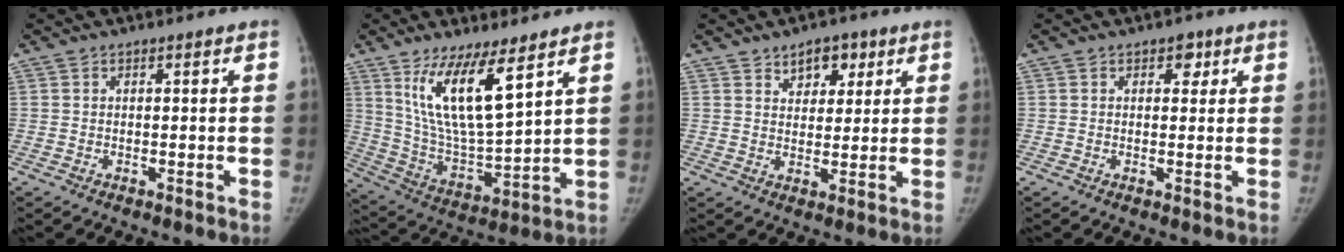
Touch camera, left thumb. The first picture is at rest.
{"total": 15.6, "force": [8.4, 4.2, 12.4], "torque": [-0.220, -0.054, 0.174]}
{"total": 6.0, "force": [3.4, 3.9, 3.1], "torque": [-0.008, -0.015, 0.048]}
{"total": 2.4, "force": [1.1, 1.7, 1.3], "torque": [0.004, -0.002, 0.011]}